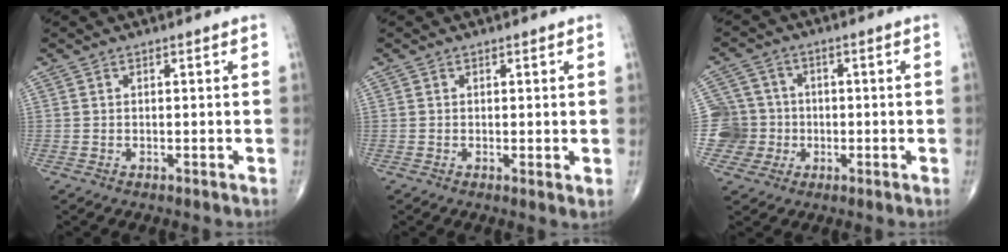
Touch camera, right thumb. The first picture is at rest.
{"total": 1.4, "force": [0.2, 0.4, 1.3], "torque": [-0.020, -0.007, -0.002]}
{"total": 7.9, "force": [-1.2, 7.8, 0.0], "torque": [0.030, 0.022, -0.024]}